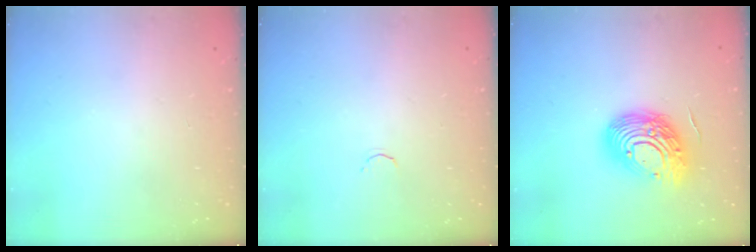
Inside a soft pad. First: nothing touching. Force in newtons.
{"total": 1.7, "press": 1.6, "slide": 0.5}
{"total": 16.2, "press": 16.1, "slide": 1.8}